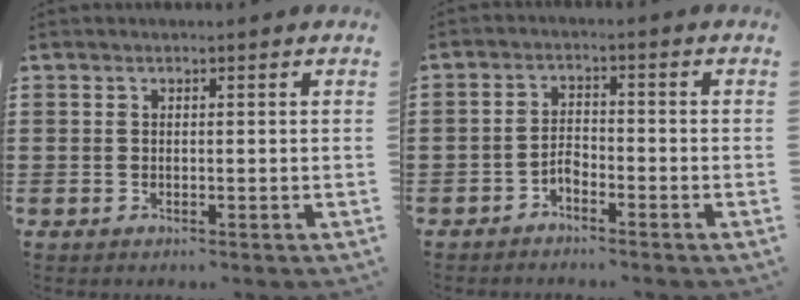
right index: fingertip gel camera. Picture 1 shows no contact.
{"total": 2.3, "force": [-1.9, 0.8, 0.8], "torque": [-0.022, 0.004, -0.040]}